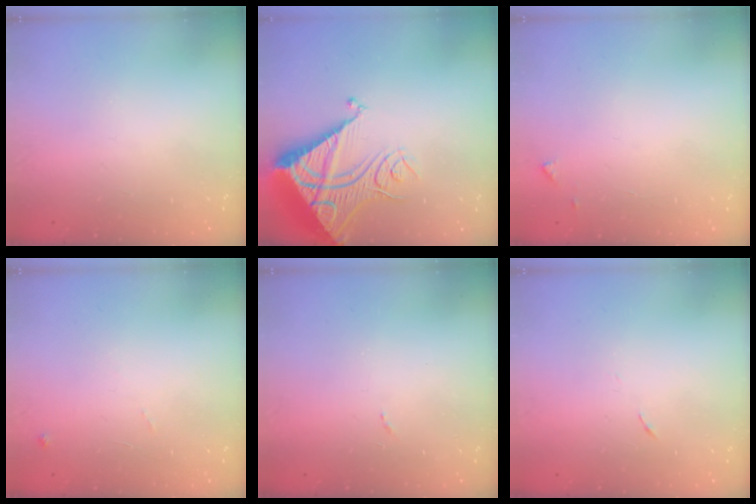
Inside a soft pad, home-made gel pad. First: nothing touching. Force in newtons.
{"total": 17.4, "press": 17.3, "slide": 2.1}
{"total": 4.5, "press": 4.4, "slide": 0.5}
{"total": 6.2, "press": 6.2, "slide": 0.8}
{"total": 4.2, "press": 4.1, "slide": 0.7}
{"total": 4.0, "press": 3.6, "slide": 1.7}